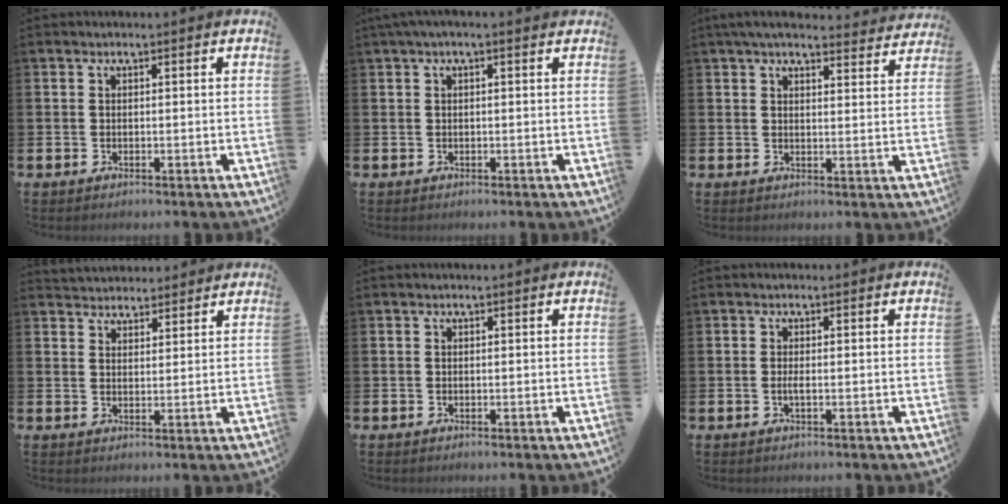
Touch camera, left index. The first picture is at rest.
{"total": 1.0, "force": [0.2, 0.1, 0.9], "torque": [-0.017, 0.002, 0.003]}
{"total": 4.7, "force": [4.4, 0.8, 1.4], "torque": [-0.028, -0.019, 0.079]}
{"total": 3.5, "force": [3.3, 1.0, -0.4], "torque": [-0.001, -0.013, 0.061]}
{"total": 0.0}
{"total": 0.9, "force": [-0.2, 0.1, 0.9], "torque": [-0.024, 0.003, -0.003]}